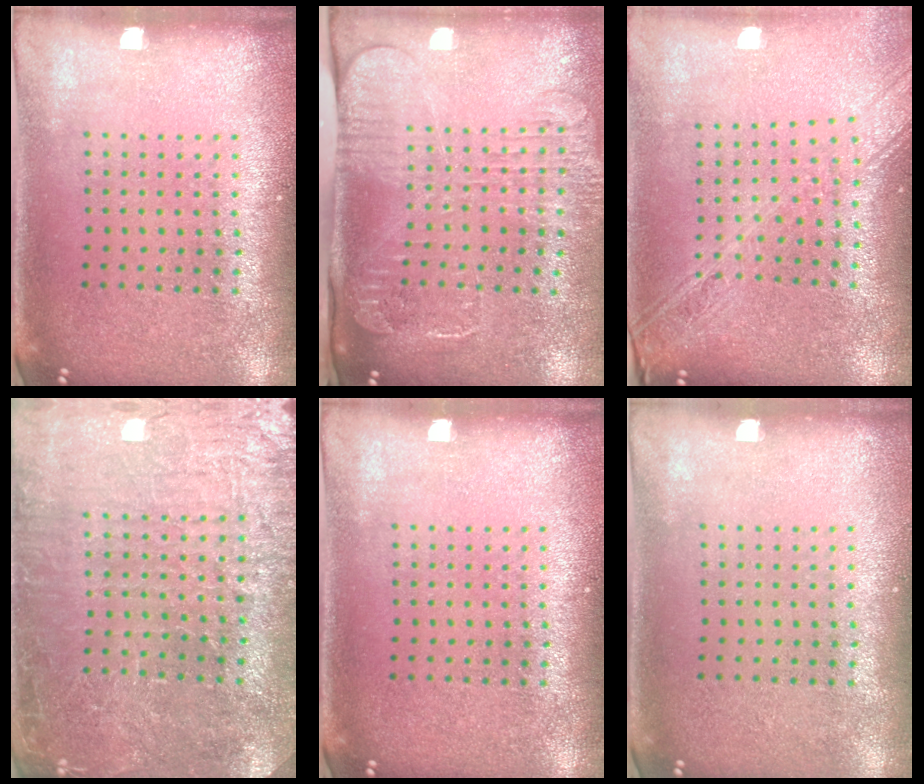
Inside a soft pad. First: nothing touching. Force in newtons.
{"total": 2.7, "press": 2.0, "slide": 1.7}
{"total": 2.1, "press": 1.8, "slide": 1.1}
{"total": 3.3, "press": 3.2, "slide": 0.5}
{"total": 0.0}
{"total": 0.0}